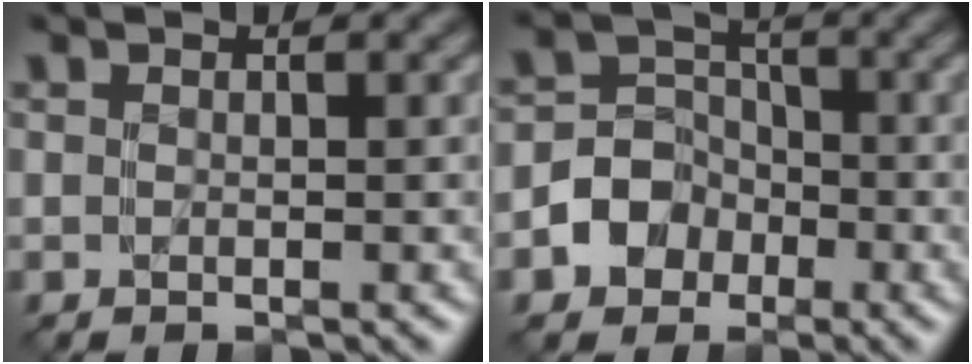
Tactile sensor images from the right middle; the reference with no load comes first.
{"total": 3.6, "force": [-1.7, 3.1, 0.5], "torque": [0.006, 0.004, -0.036]}